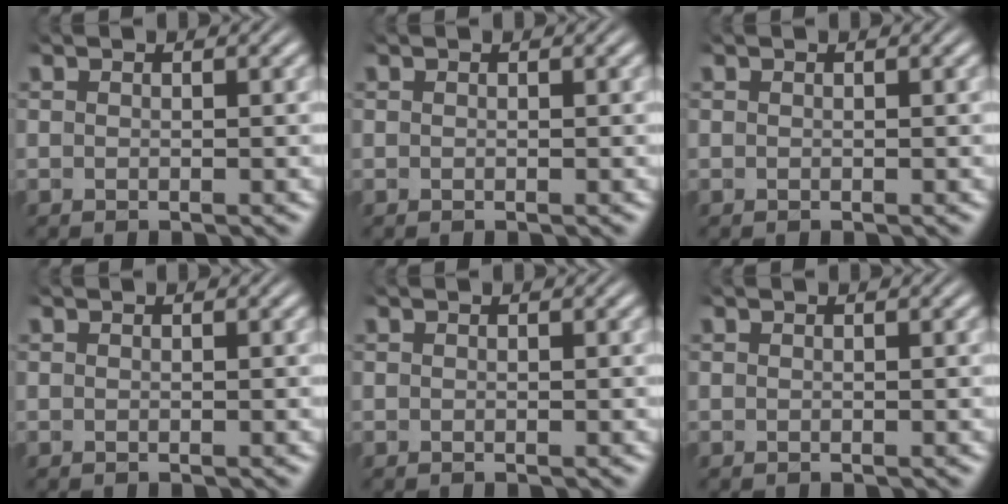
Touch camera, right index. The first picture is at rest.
{"total": 0.0}
{"total": 0.0}
{"total": 0.0}
{"total": 0.0}
{"total": 0.0}